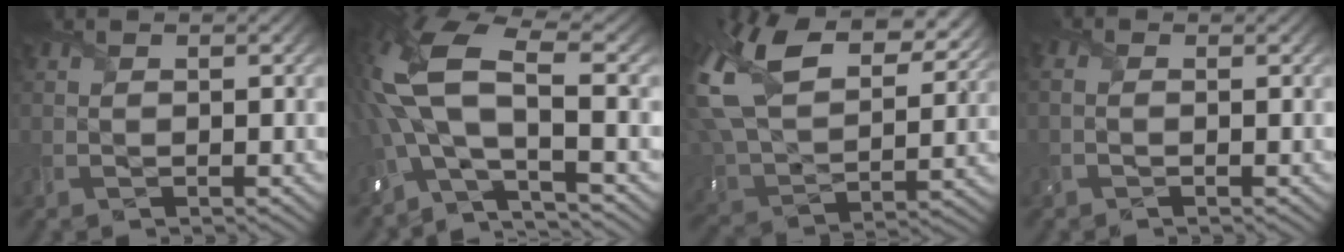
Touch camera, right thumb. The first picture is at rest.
{"total": 13.6, "force": [-0.6, 5.4, 12.5], "torque": [-0.300, 0.003, -0.023]}
{"total": 17.8, "force": [9.3, 9.9, 11.5], "torque": [-0.299, 0.031, 0.180]}
{"total": 1.1, "force": [-0.3, 0.7, 0.8], "torque": [-0.023, 0.001, -0.010]}